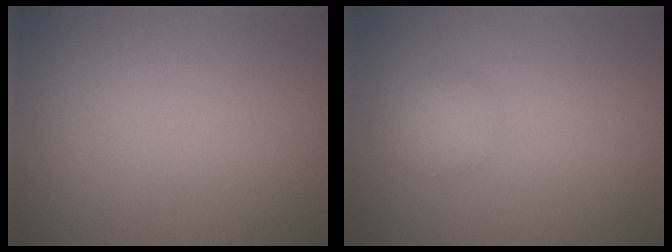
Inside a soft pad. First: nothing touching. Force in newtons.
{"total": 2.0, "press": 2.0, "slide": 0.0}